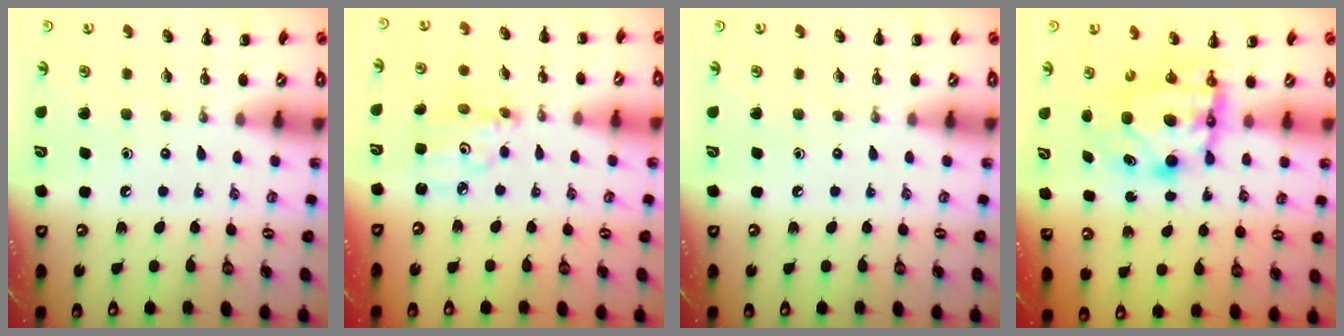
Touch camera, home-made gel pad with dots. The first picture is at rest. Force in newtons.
{"total": 4.8, "press": 4.8, "slide": 0.3}
{"total": 0.0}
{"total": 6.6, "press": 6.4, "slide": 1.3}